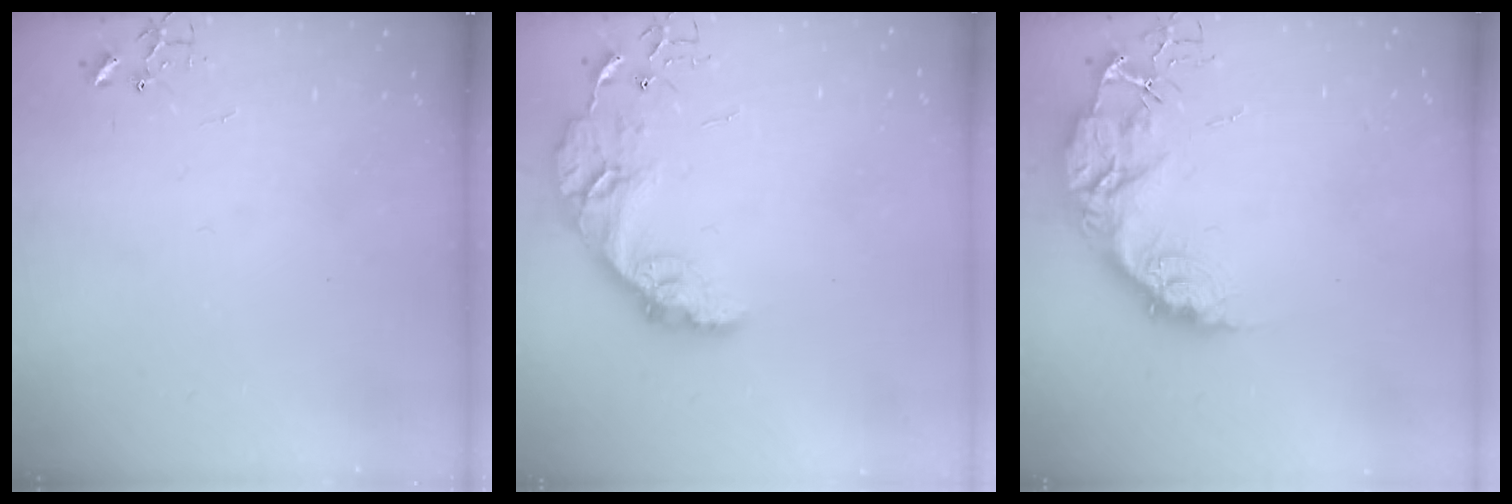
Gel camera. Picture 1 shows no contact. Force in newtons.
{"total": 14.5, "press": 14.5, "slide": 1.0}
{"total": 16.1, "press": 16.0, "slide": 1.5}